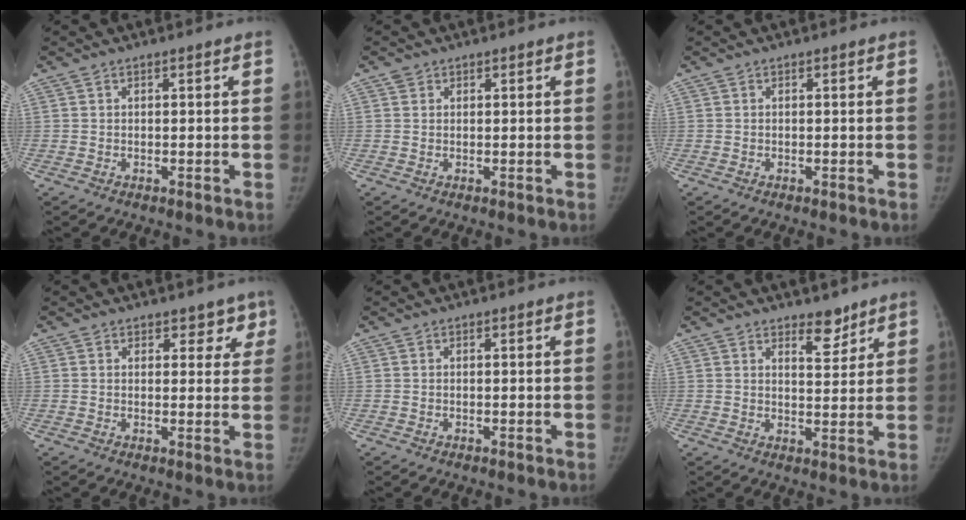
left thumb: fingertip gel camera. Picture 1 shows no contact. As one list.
[{"total": 0.9, "force": [0.5, 0.8, 0.1], "torque": [0.011, -0.002, 0.006]}, {"total": 0.0}, {"total": 3.7, "force": [2.5, 2.5, 1.1], "torque": [0.030, -0.010, 0.028]}, {"total": 0.0}, {"total": 4.5, "force": [3.5, 2.0, 2.0], "torque": [-0.009, -0.028, 0.054]}]